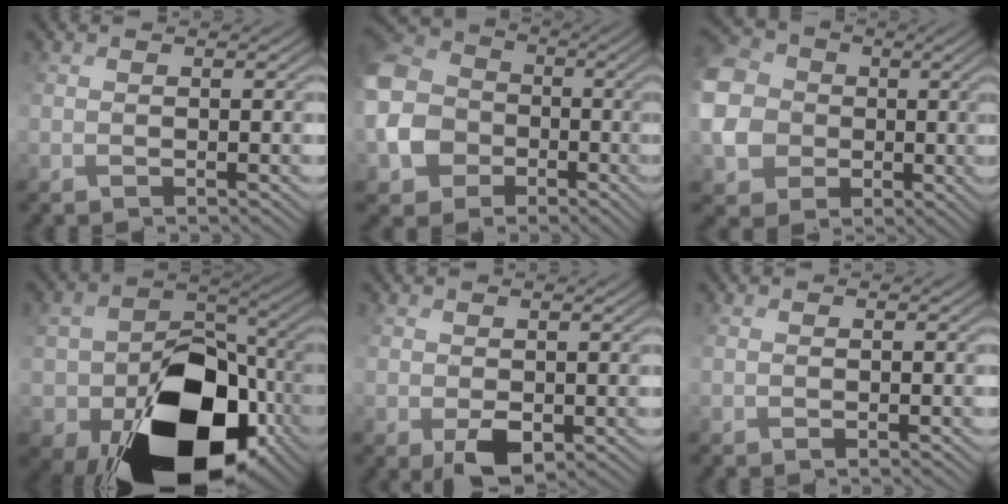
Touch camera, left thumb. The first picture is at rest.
{"total": 10.7, "force": [-2.3, 9.5, 4.3], "torque": [-0.166, -0.022, -0.058]}
{"total": 11.7, "force": [0.9, 10.7, 4.6], "torque": [-0.177, -0.006, 0.009]}
{"total": 17.6, "force": [-6.7, 12.5, 10.4], "torque": [-0.170, -0.045, -0.094]}
{"total": 3.5, "force": [-0.4, 2.4, 2.5], "torque": [-0.062, -0.006, -0.005]}
{"total": 0.0}